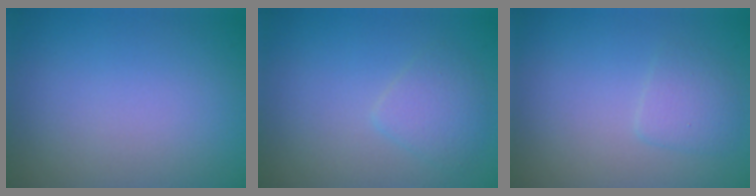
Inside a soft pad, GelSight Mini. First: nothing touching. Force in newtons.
{"total": 2.1, "press": 2.1, "slide": 0.1}
{"total": 1.6, "press": 1.6, "slide": 0.1}